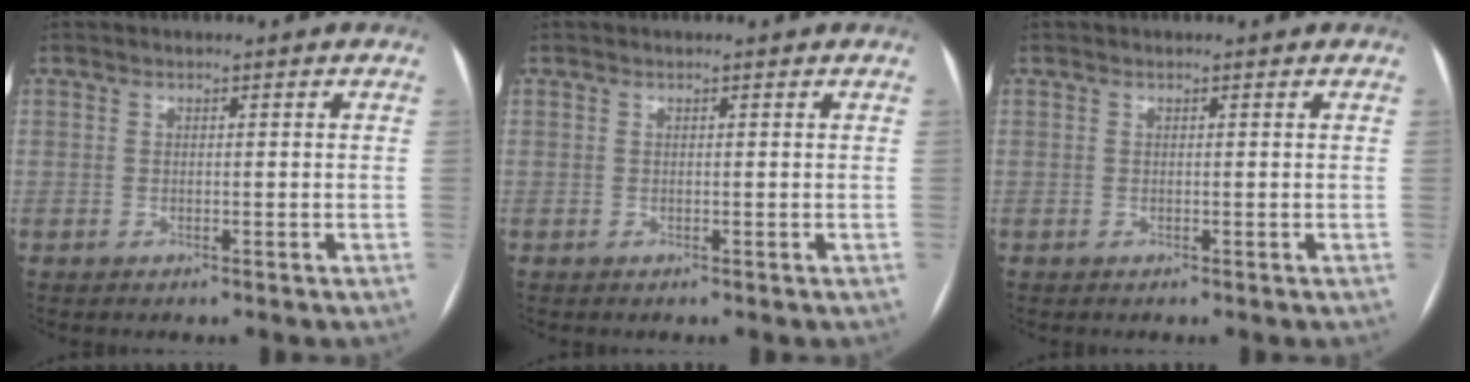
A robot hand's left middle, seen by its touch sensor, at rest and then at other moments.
{"total": 0.0}
{"total": 0.0}